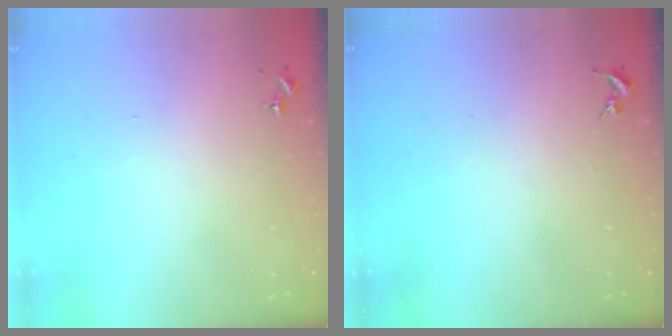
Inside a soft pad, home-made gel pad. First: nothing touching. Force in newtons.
{"total": 0.0}